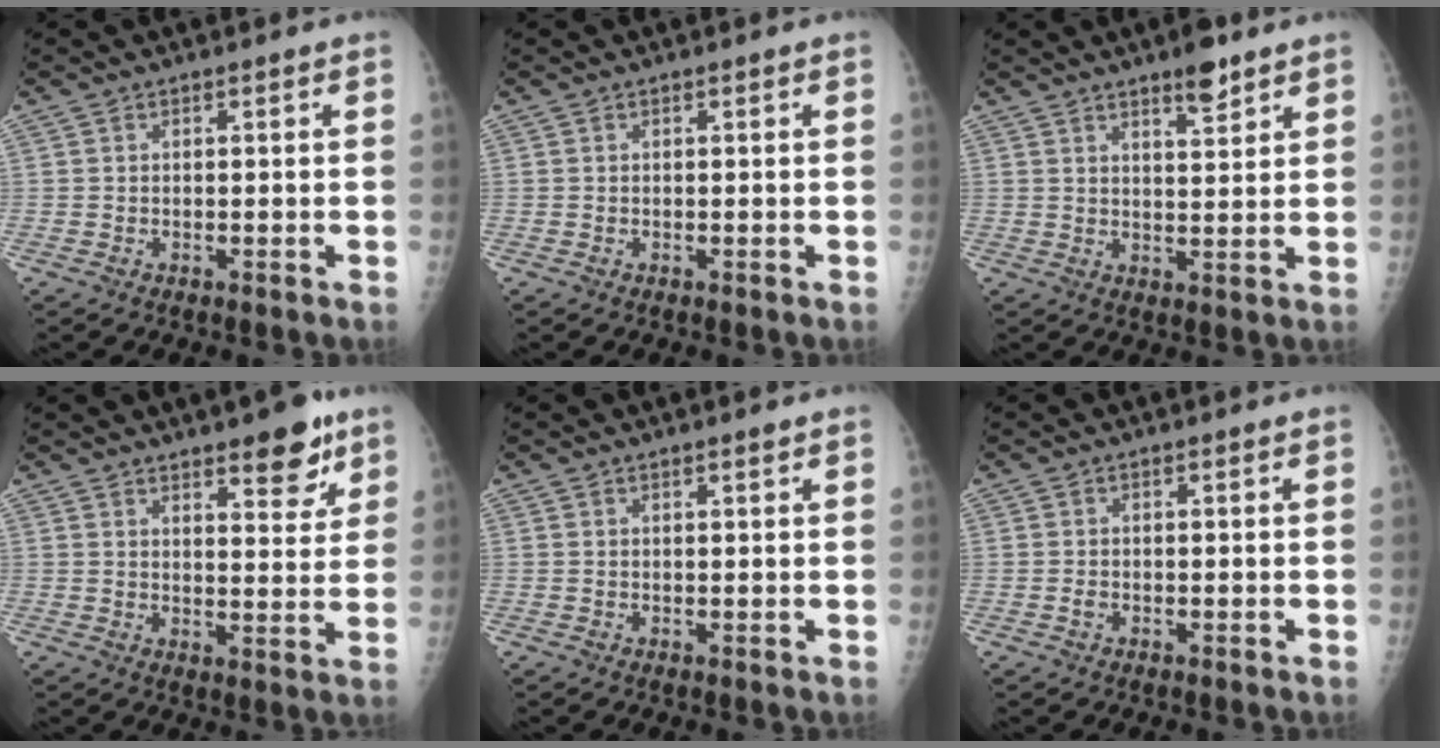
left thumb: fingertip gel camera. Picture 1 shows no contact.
{"total": 0.0}
{"total": 5.7, "force": [4.0, 1.5, 3.7], "torque": [-0.046, -0.027, 0.060]}
{"total": 9.1, "force": [5.9, 3.1, 6.2], "torque": [-0.059, -0.034, 0.081]}
{"total": 1.0, "force": [0.7, 0.1, 0.6], "torque": [-0.008, -0.004, 0.012]}
{"total": 0.7, "force": [-0.2, 0.5, 0.5], "torque": [-0.007, 0.000, -0.003]}